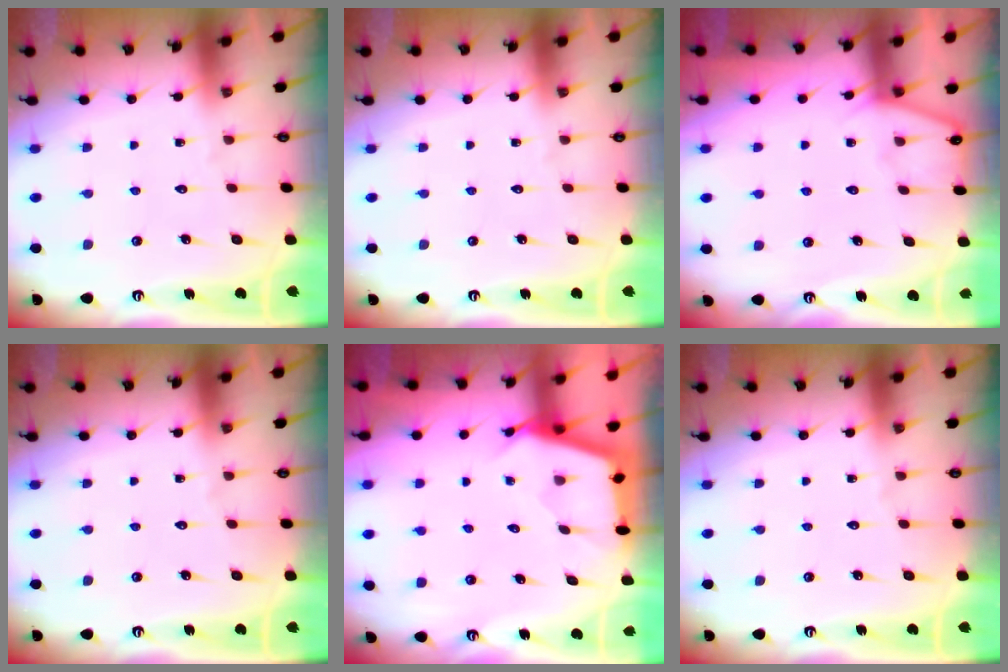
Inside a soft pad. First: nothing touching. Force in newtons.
{"total": 0.0}
{"total": 4.5, "press": 4.5, "slide": 0.5}
{"total": 0.0}
{"total": 2.4, "press": 2.4, "slide": 0.2}
{"total": 0.0}